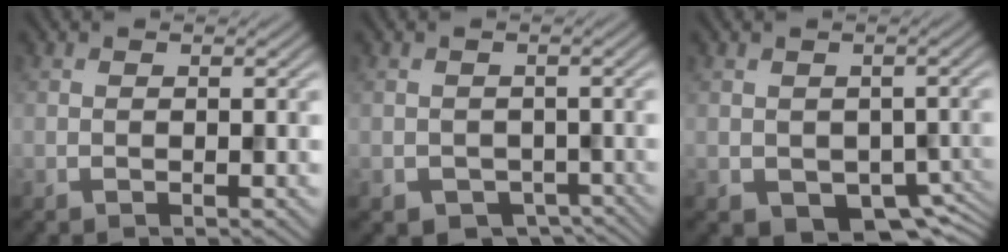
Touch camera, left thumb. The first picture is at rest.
{"total": 2.6, "force": [-1.7, 2.0, 0.4], "torque": [-0.006, -0.024, -0.016]}
{"total": 4.9, "force": [-2.7, 3.1, 2.7], "torque": [-0.034, -0.024, -0.026]}